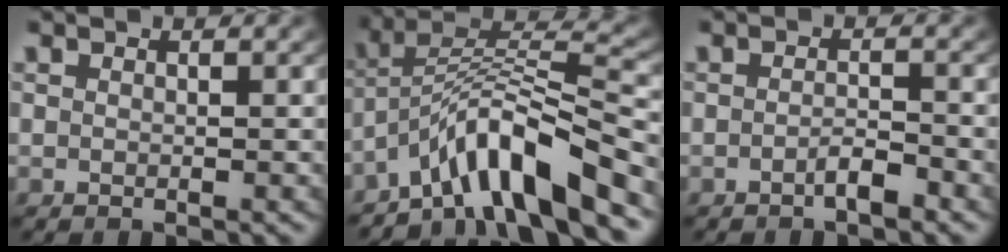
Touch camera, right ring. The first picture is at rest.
{"total": 8.3, "force": [-2.6, 4.4, 6.6], "torque": [-0.117, -0.013, -0.037]}
{"total": 1.5, "force": [-1.2, 0.1, 0.9], "torque": [-0.013, -0.005, -0.023]}